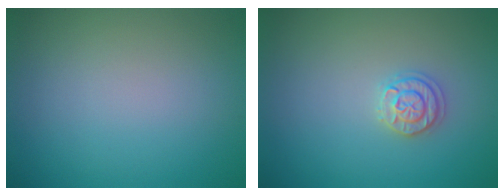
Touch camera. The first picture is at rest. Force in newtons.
{"total": 1.8, "press": 1.8, "slide": 0.1}